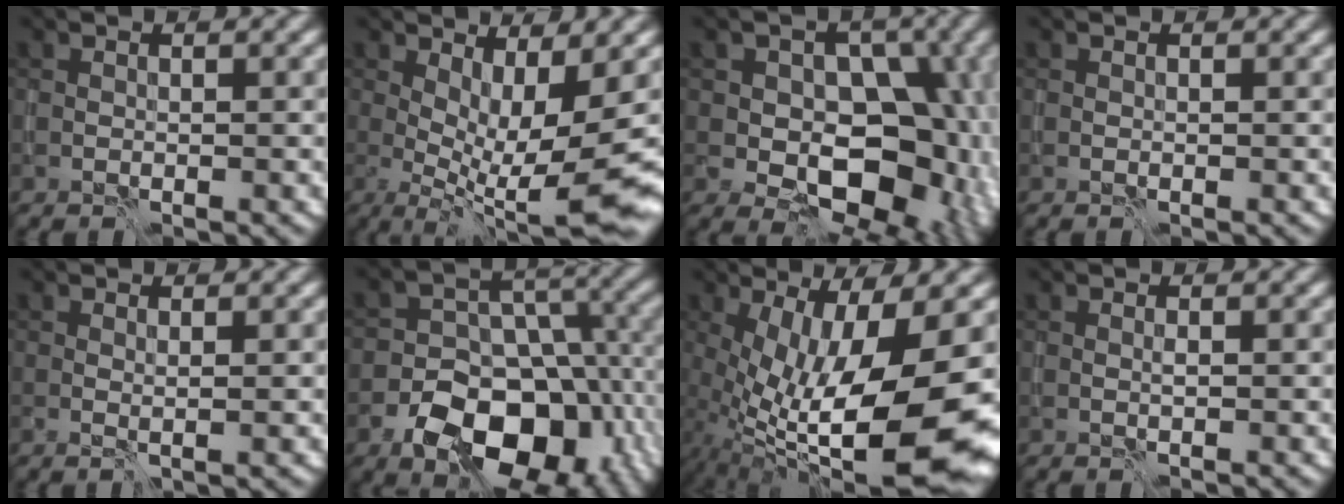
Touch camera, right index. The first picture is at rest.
{"total": 8.0, "force": [-0.6, 1.7, 7.8], "torque": [-0.126, -0.007, -0.005]}
{"total": 12.8, "force": [-1.6, 9.3, 8.5], "torque": [-0.050, 0.005, -0.038]}
{"total": 0.0}
{"total": 0.6, "force": [0.2, -0.2, 0.5], "torque": [-0.007, -0.001, 0.002]}
{"total": 12.9, "force": [-6.2, 8.0, 8.0], "torque": [-0.120, -0.016, -0.107]}
{"total": 15.5, "force": [-2.8, 5.2, 14.3], "torque": [-0.250, -0.026, -0.033]}
{"total": 0.0}